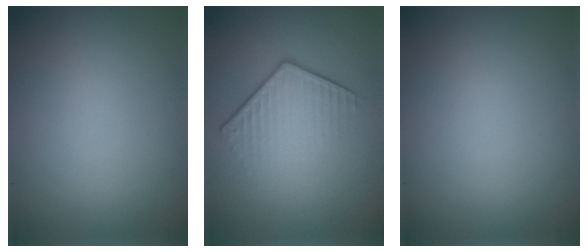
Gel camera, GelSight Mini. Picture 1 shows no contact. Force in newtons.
{"total": 4.3, "press": 2.8, "slide": 3.3}
{"total": 0.0}